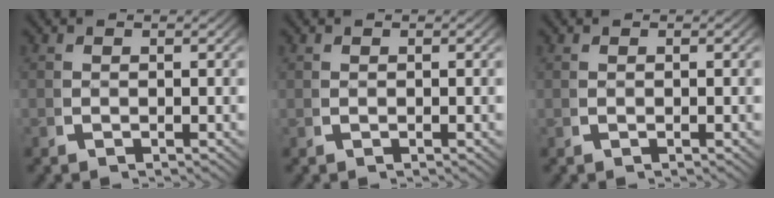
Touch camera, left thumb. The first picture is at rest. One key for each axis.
{"total": 0.0}
{"total": 0.0}